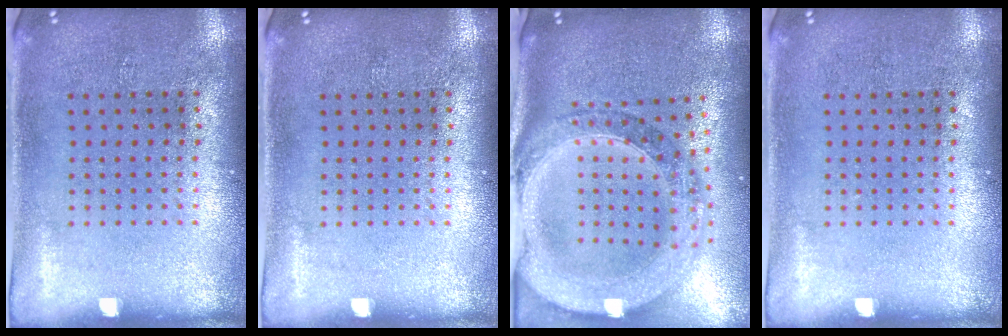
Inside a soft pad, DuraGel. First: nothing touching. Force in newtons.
{"total": 0.0}
{"total": 2.5, "press": 2.2, "slide": 1.2}
{"total": 0.0}